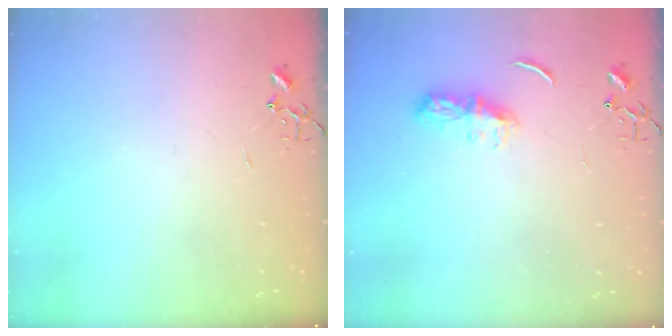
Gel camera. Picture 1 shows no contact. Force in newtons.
{"total": 6.7, "press": 6.6, "slide": 0.6}